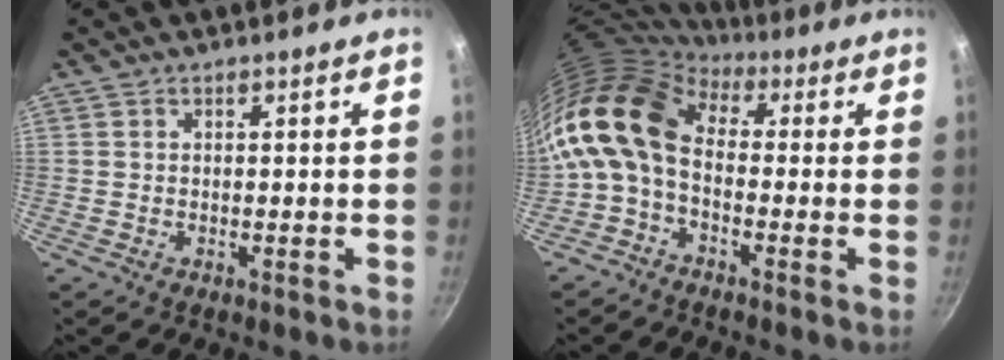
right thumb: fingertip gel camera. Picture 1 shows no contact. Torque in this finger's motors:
{"motor_torque": [2.47, 2.54, 1.28, -1.15, 0.77]}